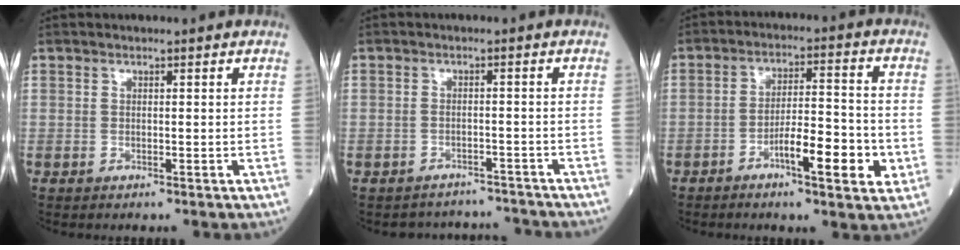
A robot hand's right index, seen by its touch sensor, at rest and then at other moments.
{"total": 5.6, "force": [-5.0, 1.8, -1.5], "torque": [0.027, 0.028, -0.067]}
{"total": 9.3, "force": [-3.5, 1.8, 8.4], "torque": [-0.134, 0.005, -0.058]}